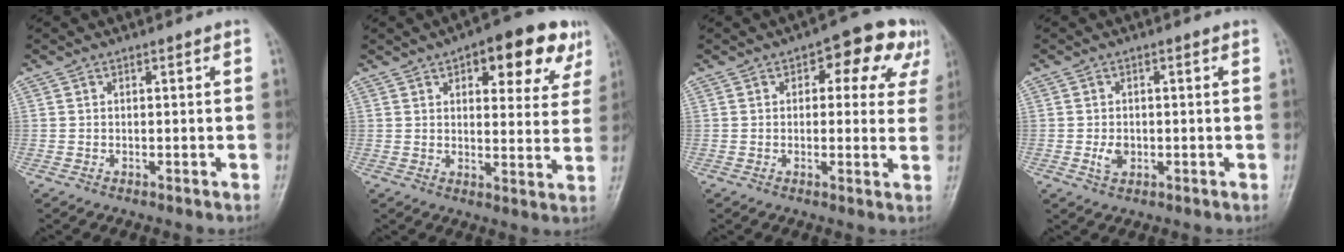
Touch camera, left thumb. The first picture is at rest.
{"total": 14.2, "force": [7.4, 6.3, 10.4], "torque": [-0.082, -0.017, 0.089]}
{"total": 10.5, "force": [4.5, 5.8, 7.5], "torque": [-0.038, 0.006, 0.046]}
{"total": 2.7, "force": [-0.5, 2.0, 1.8], "torque": [-0.029, 0.000, -0.007]}